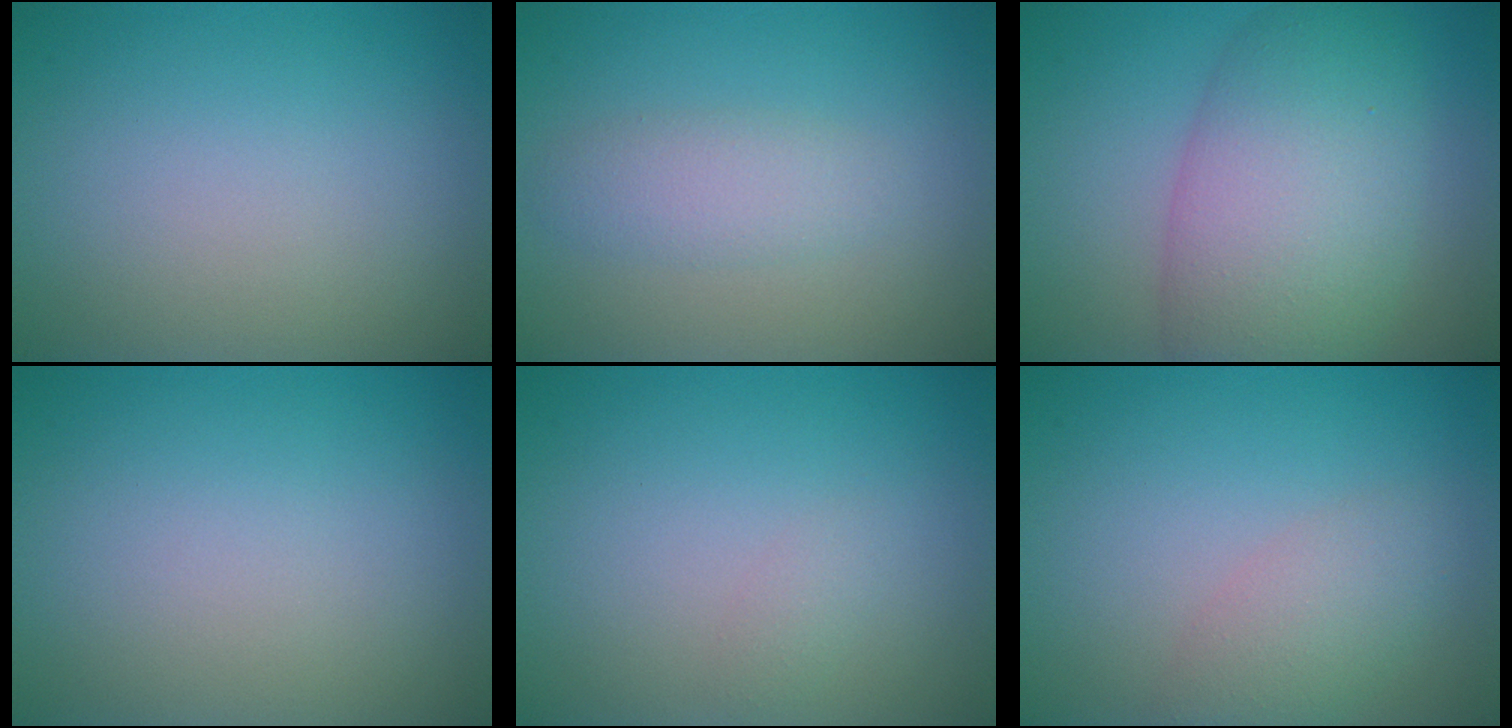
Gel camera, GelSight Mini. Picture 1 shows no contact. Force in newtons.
{"total": 2.2, "press": 2.2, "slide": 0.0}
{"total": 9.2, "press": 9.2, "slide": 0.2}
{"total": 0.0}
{"total": 0.7, "press": 0.7, "slide": 0.0}
{"total": 2.8, "press": 2.8, "slide": 0.1}